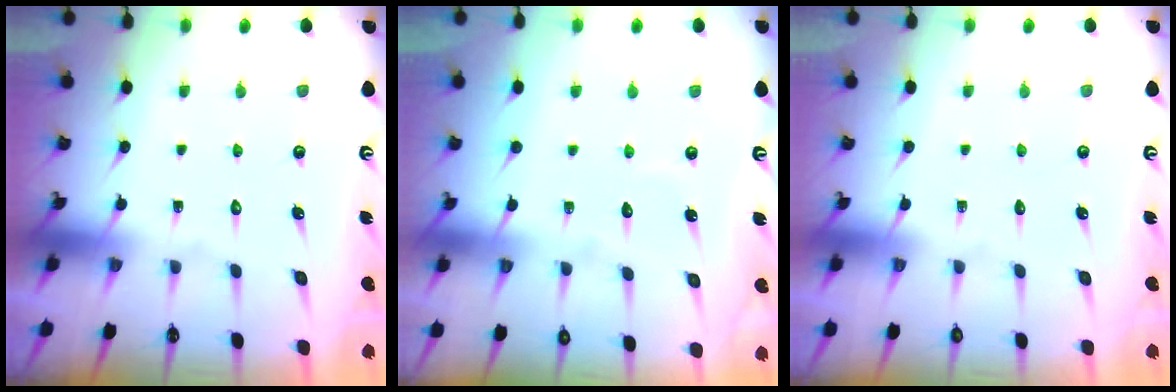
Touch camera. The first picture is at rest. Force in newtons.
{"total": 3.1, "press": 3.1, "slide": 0.3}
{"total": 0.0}